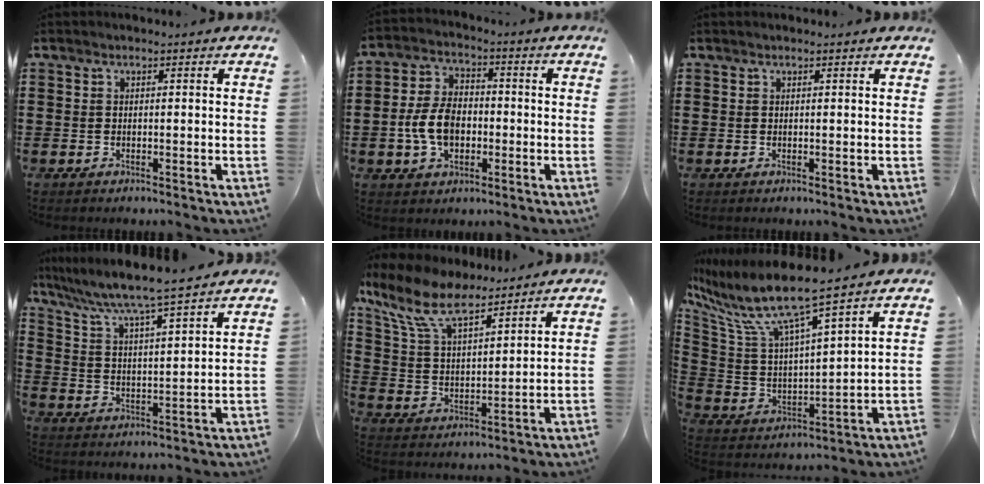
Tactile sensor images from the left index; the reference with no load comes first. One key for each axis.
{"total": 7.8, "fx": -1.7, "fy": 5.0, "fz": 5.6, "tx": -0.135, "ty": 0.004, "tz": -0.039}
{"total": 0.0}
{"total": 5.3, "fx": 4.8, "fy": -0.6, "fz": 2.2, "tx": -0.067, "ty": -0.039, "tz": 0.073}
{"total": 10.3, "fx": 8.0, "fy": 3.3, "fz": 5.5, "tx": -0.137, "ty": -0.027, "tz": 0.146}
{"total": 9.2, "fx": 7.2, "fy": 1.0, "fz": 5.6, "tx": -0.143, "ty": -0.054, "tz": 0.118}